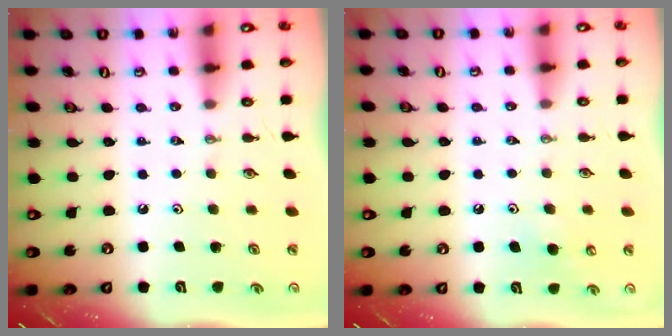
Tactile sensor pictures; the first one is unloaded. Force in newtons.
{"total": 6.1, "press": 6.0, "slide": 0.9}